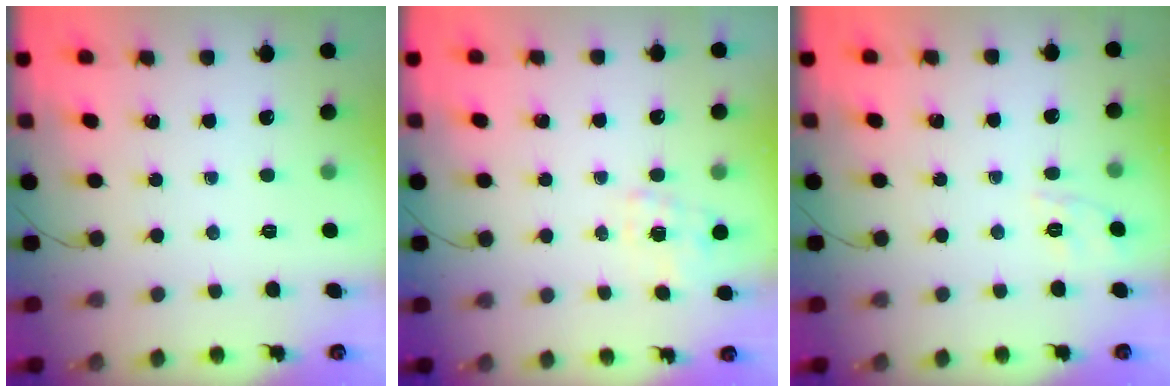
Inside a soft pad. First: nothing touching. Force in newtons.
{"total": 2.3, "press": 2.1, "slide": 1.0}
{"total": 2.0, "press": 0.6, "slide": 1.9}